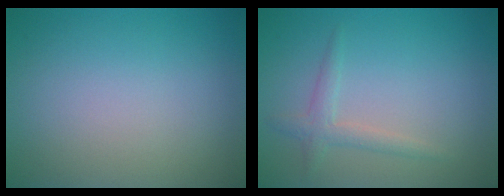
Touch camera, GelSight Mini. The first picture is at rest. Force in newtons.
{"total": 1.7, "press": 1.7, "slide": 0.0}